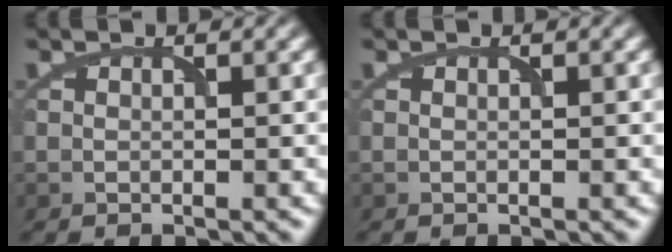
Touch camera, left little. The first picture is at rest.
{"total": 0.0}